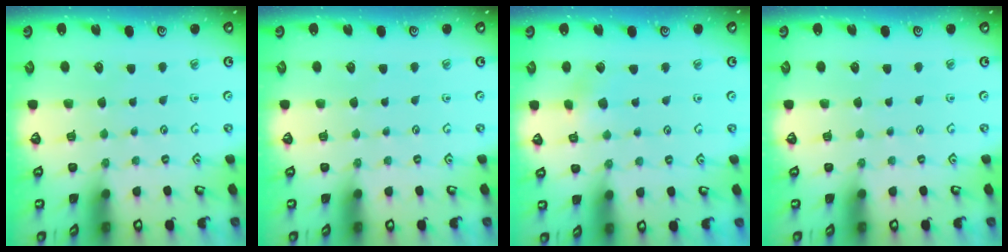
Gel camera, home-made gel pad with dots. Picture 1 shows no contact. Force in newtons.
{"total": 0.0}
{"total": 3.1, "press": 3.1, "slide": 0.4}
{"total": 0.0}